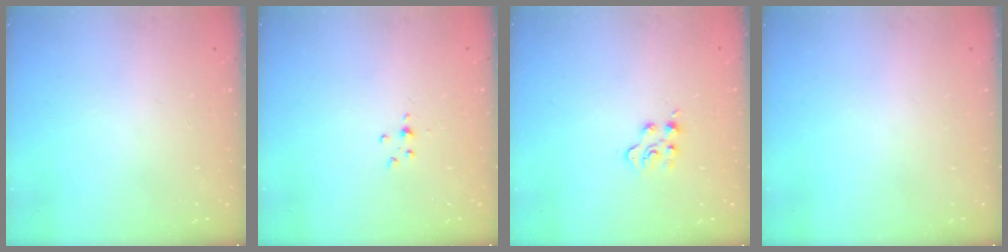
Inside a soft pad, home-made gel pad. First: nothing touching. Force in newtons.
{"total": 2.9, "press": 2.9, "slide": 0.4}
{"total": 3.9, "press": 3.9, "slide": 0.5}
{"total": 0.0}